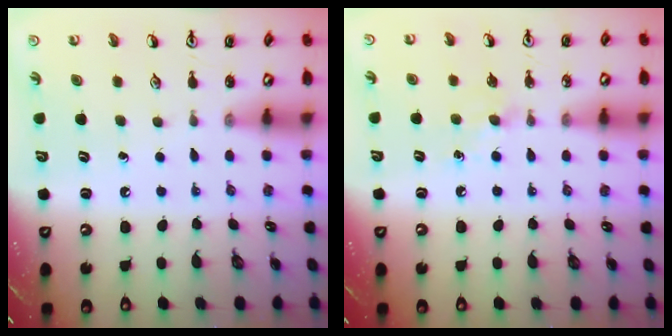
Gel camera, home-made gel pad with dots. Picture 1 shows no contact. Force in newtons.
{"total": 4.1, "press": 4.0, "slide": 0.6}